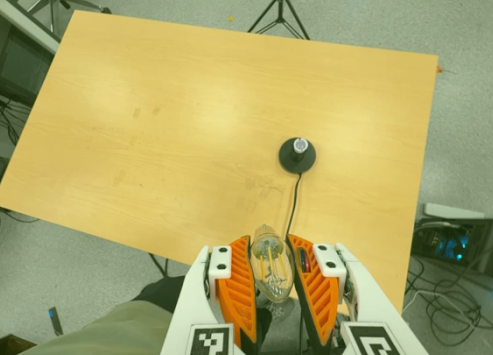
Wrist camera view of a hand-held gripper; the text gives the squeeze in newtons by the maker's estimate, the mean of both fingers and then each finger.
{"total": 18.2, "left": 19.5, "right": 16.8}